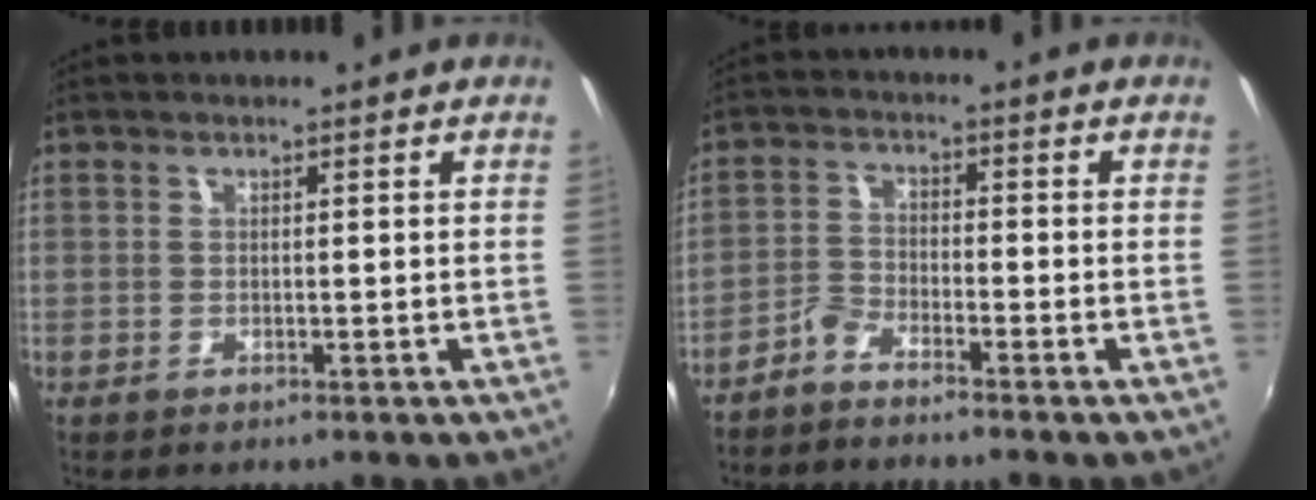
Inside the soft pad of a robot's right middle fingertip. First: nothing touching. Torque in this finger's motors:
{"motor_torque": [-0.12, -0.22, -0.01, -0.01]}